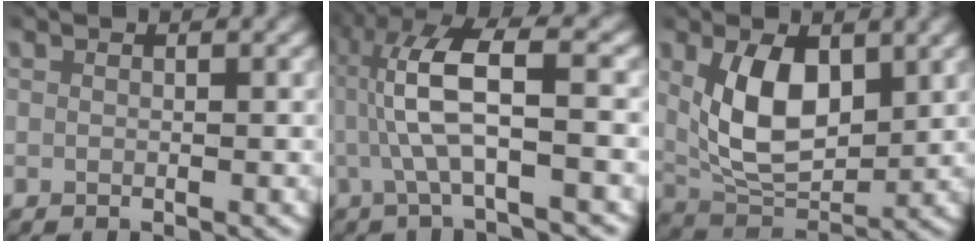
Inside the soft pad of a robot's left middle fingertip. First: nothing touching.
{"total": 6.8, "force": [0.2, 2.0, 6.5], "torque": [-0.126, 0.009, -0.003]}
{"total": 6.6, "force": [1.5, 4.0, 5.0], "torque": [-0.096, -0.009, 0.032]}